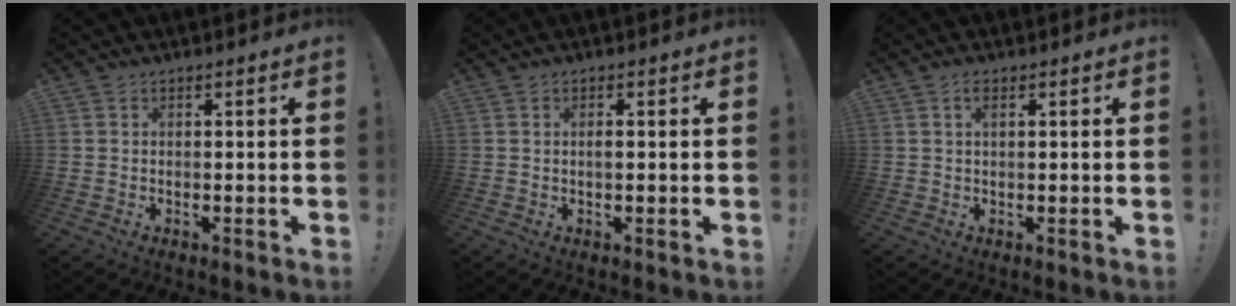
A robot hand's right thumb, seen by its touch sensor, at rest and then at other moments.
{"total": 1.1, "force": [-0.3, 0.3, 1.0], "torque": [-0.020, 0.002, -0.006]}
{"total": 1.8, "force": [0.7, 0.8, 1.5], "torque": [-0.027, 0.001, 0.011]}